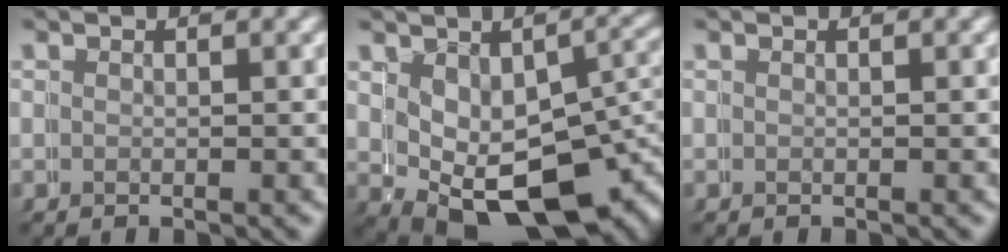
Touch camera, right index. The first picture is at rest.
{"total": 8.2, "force": [-2.7, 4.8, 6.1], "torque": [-0.090, -0.033, -0.027]}
{"total": 0.0}